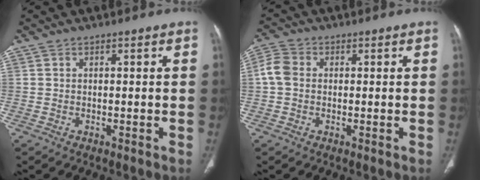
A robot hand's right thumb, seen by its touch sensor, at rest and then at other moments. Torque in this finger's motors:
{"motor_torque": [0.19, 0.11, 0.36, -0.37, 0.06]}